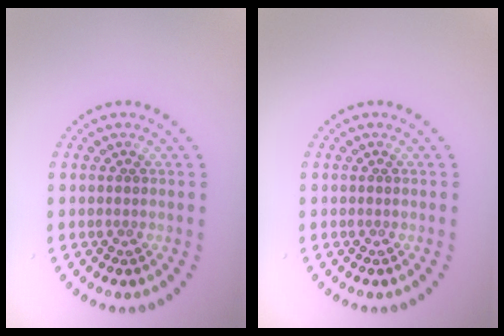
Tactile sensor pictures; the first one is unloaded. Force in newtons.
{"total": 0.0}